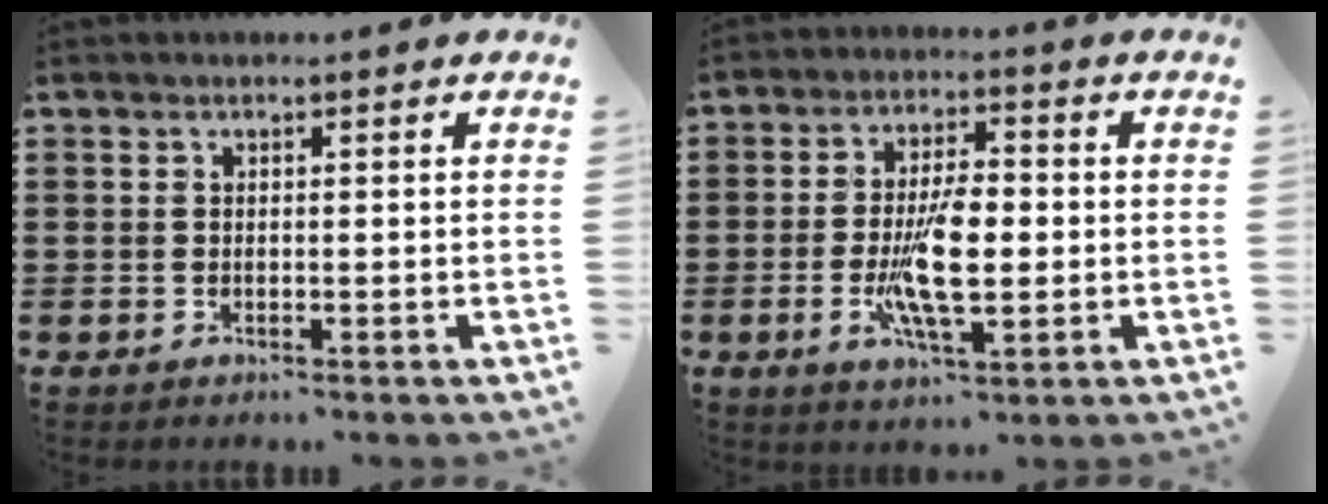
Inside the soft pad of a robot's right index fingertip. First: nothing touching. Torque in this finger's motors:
{"motor_torque": [2.14, 0.00, 0.37, 0.21]}